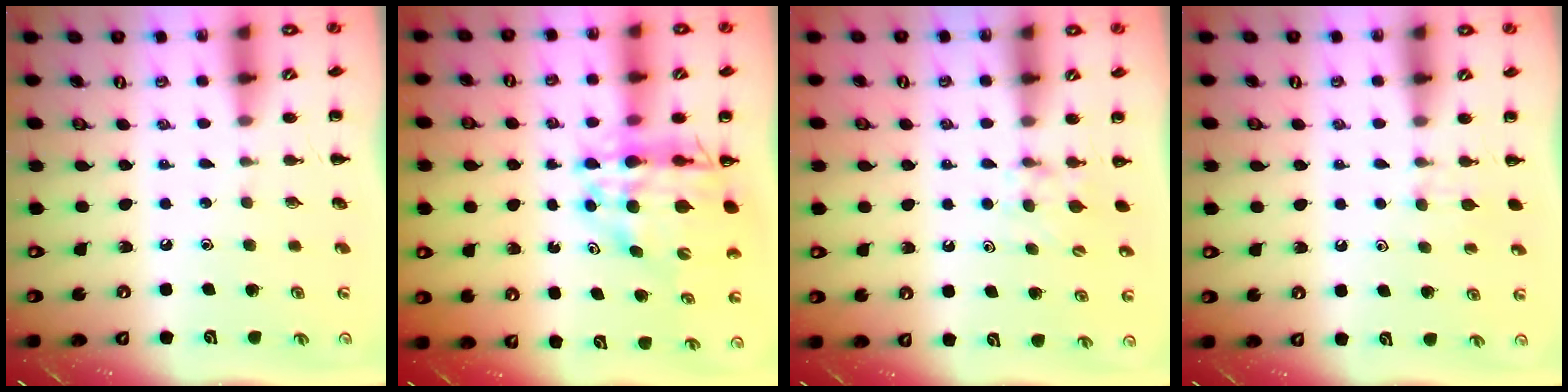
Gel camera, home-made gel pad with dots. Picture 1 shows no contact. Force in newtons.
{"total": 14.7, "press": 14.1, "slide": 4.1}
{"total": 5.2, "press": 4.9, "slide": 1.4}
{"total": 3.9, "press": 3.7, "slide": 1.2}